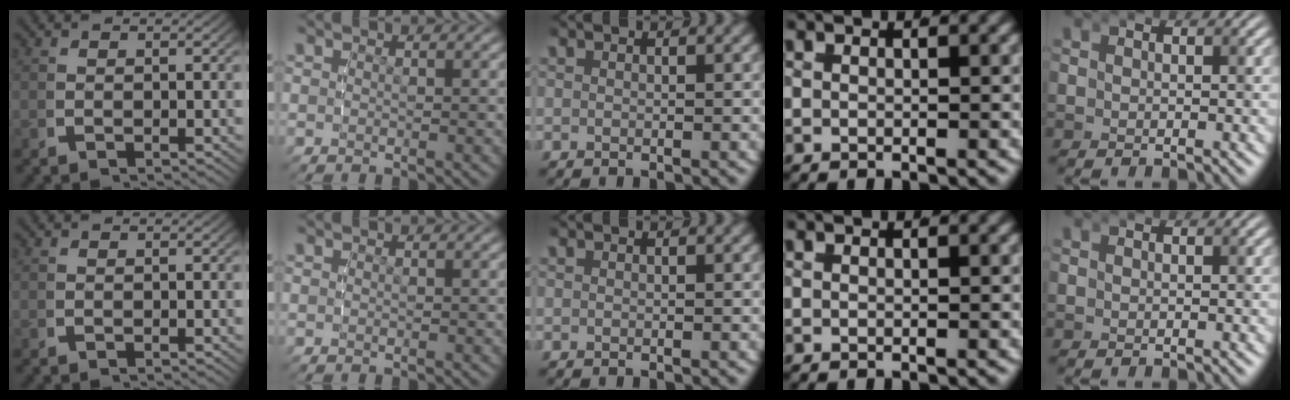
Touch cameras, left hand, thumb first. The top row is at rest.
{}